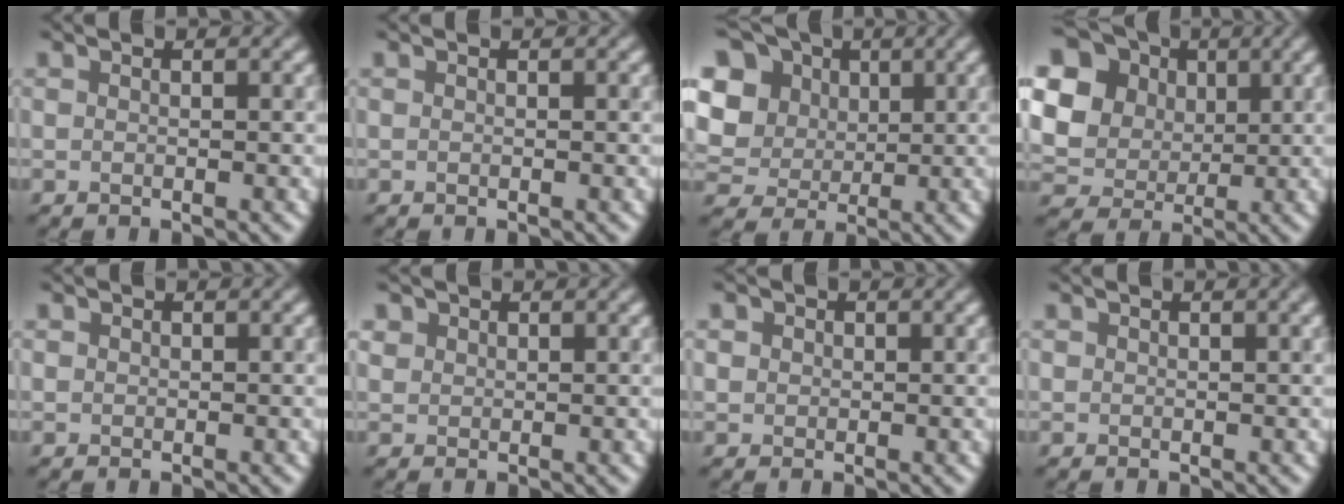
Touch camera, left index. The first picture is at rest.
{"total": 0.0}
{"total": 12.5, "force": [4.6, 10.3, 5.4], "torque": [-0.150, 0.025, 0.084]}
{"total": 14.9, "force": [5.2, 12.9, 5.4], "torque": [-0.180, 0.020, 0.094]}
{"total": 0.6, "force": [0.3, 0.6, 0.1], "torque": [0.004, -0.003, 0.002]}
{"total": 1.2, "force": [0.7, 0.9, 0.0], "torque": [0.004, 0.004, 0.013]}
{"total": 2.1, "force": [1.0, 1.7, 0.7], "torque": [-0.002, 0.013, 0.004]}
{"total": 1.0, "force": [0.4, 0.6, 0.7], "torque": [-0.006, 0.004, 0.009]}